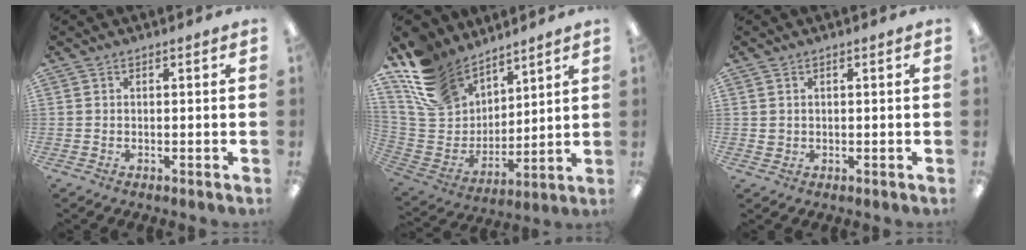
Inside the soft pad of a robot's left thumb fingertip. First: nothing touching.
{"total": 16.2, "force": [11.8, 9.9, 5.1], "torque": [-0.134, -0.067, 0.234]}
{"total": 1.3, "force": [0.6, 1.2, 0.1], "torque": [-0.004, 0.003, 0.011]}